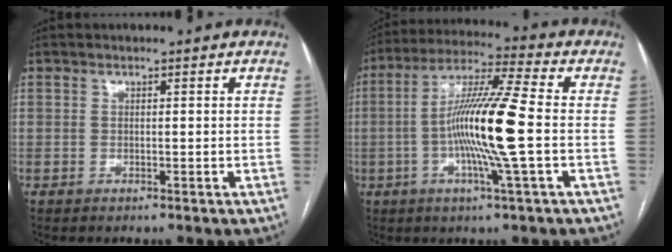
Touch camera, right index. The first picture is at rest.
{"total": 13.8, "force": [-1.9, -0.8, 13.6], "torque": [-0.252, -0.001, -0.046]}